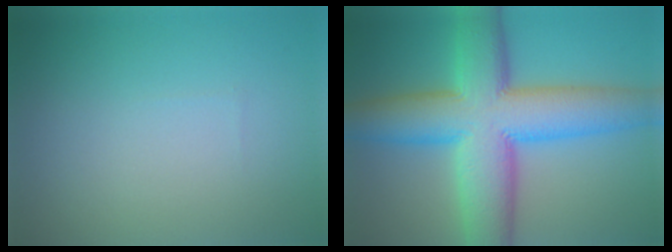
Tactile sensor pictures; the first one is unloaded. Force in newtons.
{"total": 12.9, "press": 12.9, "slide": 0.3}